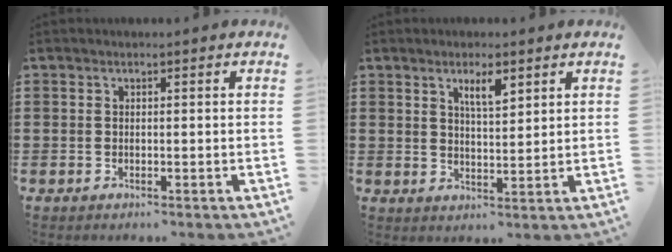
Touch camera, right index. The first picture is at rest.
{"total": 3.7, "force": [2.3, 1.0, 2.8], "torque": [-0.052, 0.002, 0.038]}